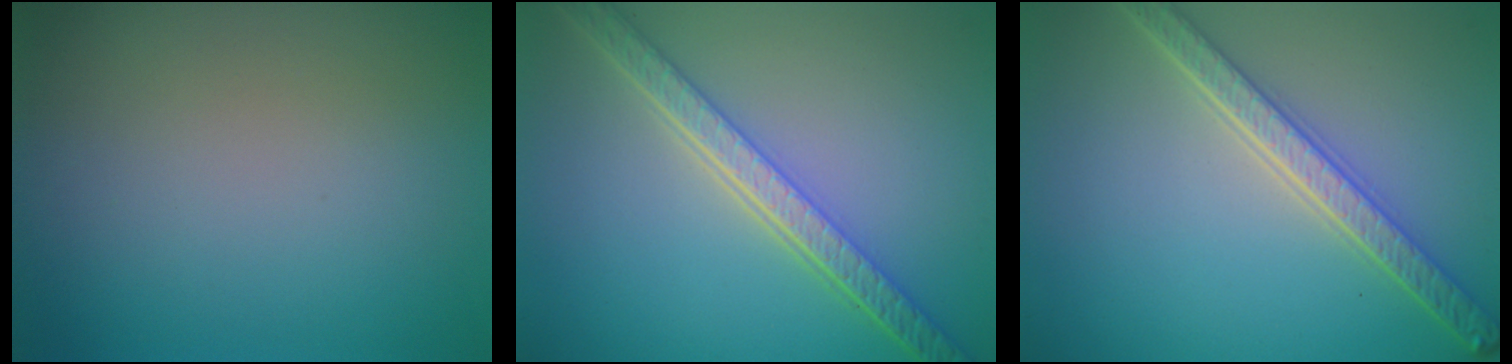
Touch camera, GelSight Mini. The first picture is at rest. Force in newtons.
{"total": 5.6, "press": 4.4, "slide": 3.5}
{"total": 4.9, "press": 3.8, "slide": 3.1}